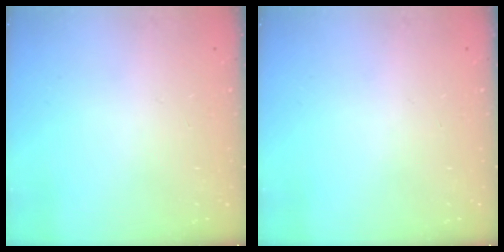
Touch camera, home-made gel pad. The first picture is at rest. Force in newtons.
{"total": 0.0}